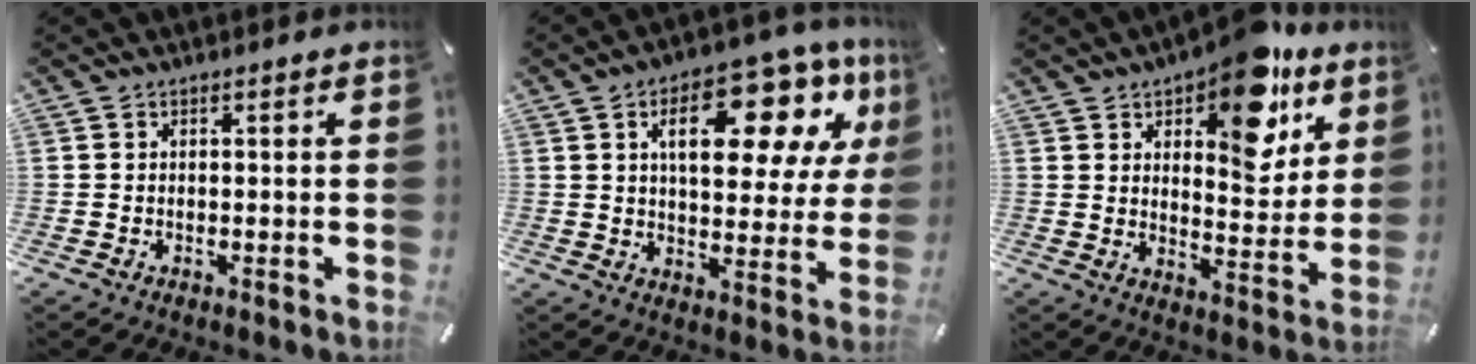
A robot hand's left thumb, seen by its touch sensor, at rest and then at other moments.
{"total": 19.0, "force": [9.3, 9.1, 14.0], "torque": [-0.196, -0.040, 0.146]}
{"total": 16.3, "force": [10.1, 8.0, 10.0], "torque": [-0.125, -0.066, 0.170]}